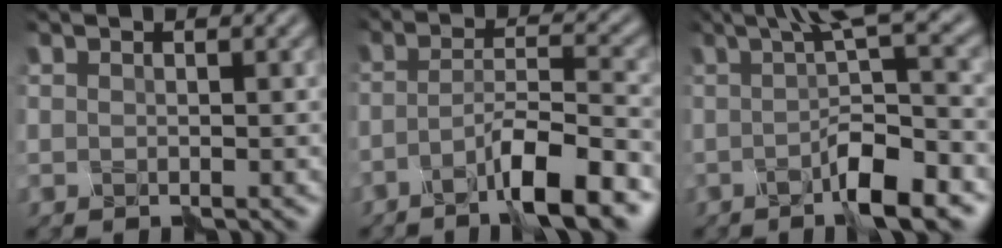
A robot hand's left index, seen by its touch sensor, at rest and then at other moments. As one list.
[{"total": 6.1, "force": [-4.1, 0.5, 4.5], "torque": [-0.074, 0.007, -0.073]}, {"total": 7.5, "force": [-1.0, 1.0, 7.4], "torque": [-0.101, 0.012, -0.023]}]